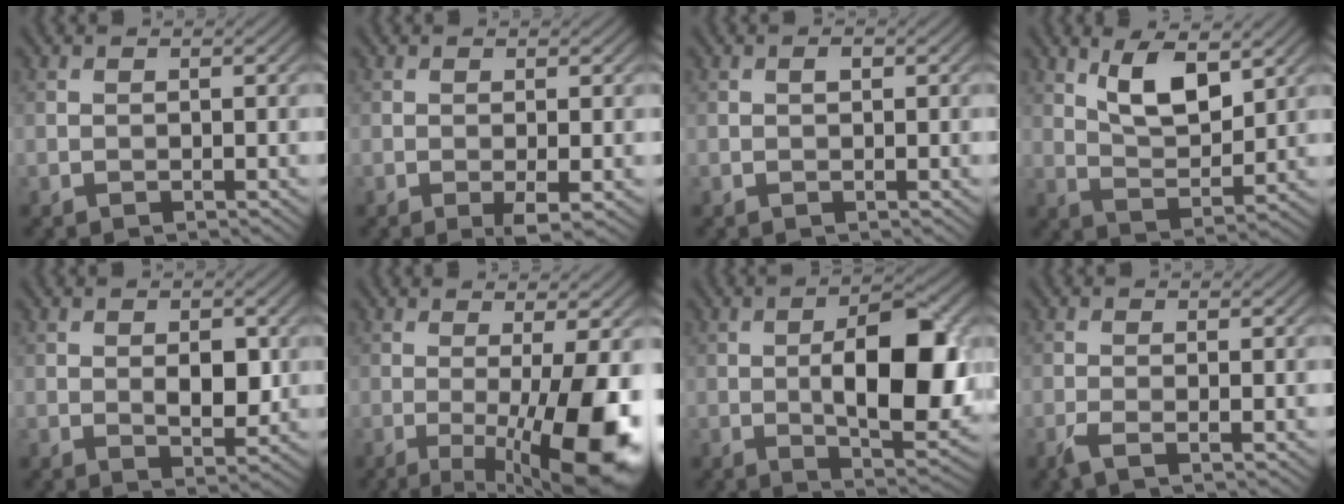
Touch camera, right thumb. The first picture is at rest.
{"total": 1.9, "force": [-0.5, 0.2, 1.8], "torque": [-0.037, -0.003, -0.012]}
{"total": 0.7, "force": [0.2, 0.3, 0.6], "torque": [-0.010, 0.001, 0.002]}
{"total": 7.6, "force": [4.0, 3.1, 5.7], "torque": [-0.114, -0.007, 0.078]}
{"total": 3.9, "force": [0.3, 2.1, 3.3], "torque": [-0.054, -0.005, 0.009]}
{"total": 12.8, "force": [-2.8, 2.9, 12.1], "torque": [-0.159, 0.003, -0.034]}
{"total": 12.2, "force": [-0.2, 5.1, 11.1], "torque": [-0.165, -0.002, -0.003]}
{"total": 1.9, "force": [-0.9, 0.2, 1.6], "torque": [-0.041, 0.002, -0.027]}